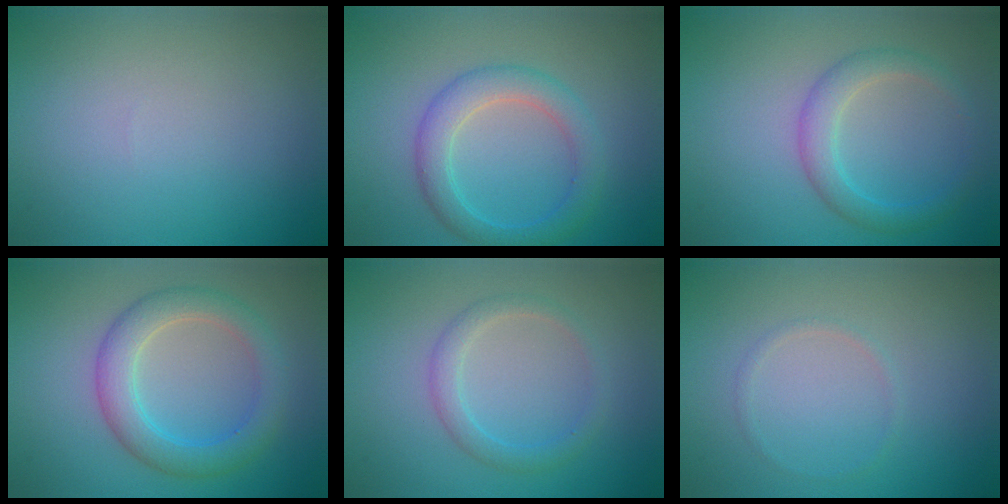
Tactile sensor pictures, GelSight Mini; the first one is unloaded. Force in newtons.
{"total": 3.5, "press": 3.5, "slide": 0.1}
{"total": 2.7, "press": 2.7, "slide": 0.1}
{"total": 4.4, "press": 4.3, "slide": 0.2}
{"total": 2.0, "press": 2.0, "slide": 0.1}
{"total": 0.6, "press": 0.6, "slide": 0.1}